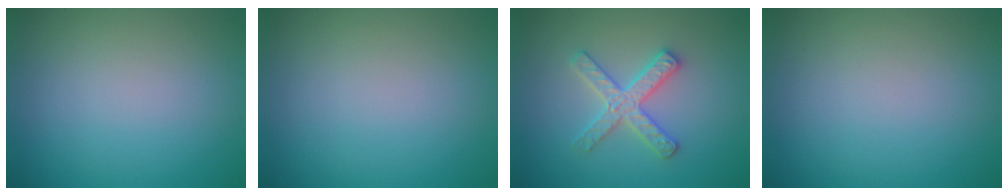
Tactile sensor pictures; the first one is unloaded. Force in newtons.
{"total": 0.0}
{"total": 2.9, "press": 2.9, "slide": 0.5}
{"total": 0.0}